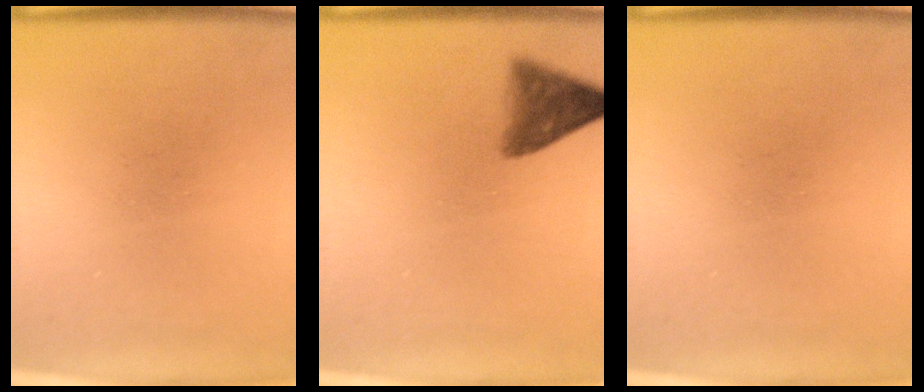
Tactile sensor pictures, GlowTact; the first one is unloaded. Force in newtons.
{"total": 4.8}
{"total": 0.0}